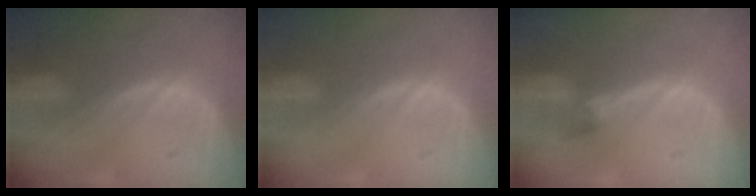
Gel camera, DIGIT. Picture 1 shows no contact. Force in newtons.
{"total": 0.0}
{"total": 3.0, "press": 2.6, "slide": 1.4}